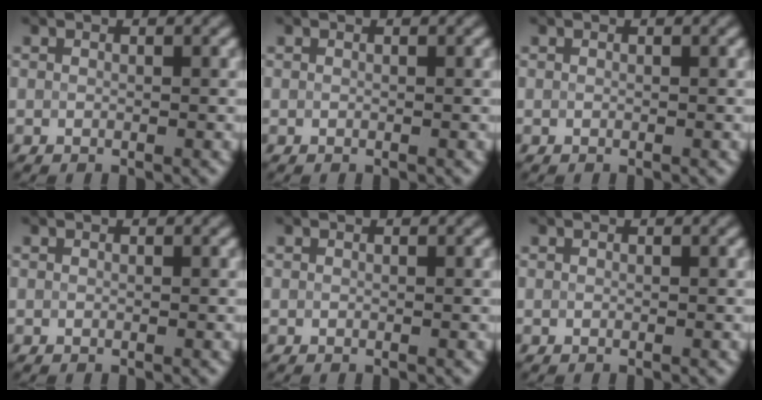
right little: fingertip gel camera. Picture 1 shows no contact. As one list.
[{"total": 0.0}, {"total": 0.0}, {"total": 0.0}, {"total": 0.0}, {"total": 0.0}]